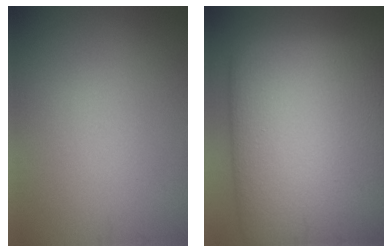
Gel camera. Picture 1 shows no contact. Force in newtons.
{"total": 22.1, "press": 22.1, "slide": 0.7}